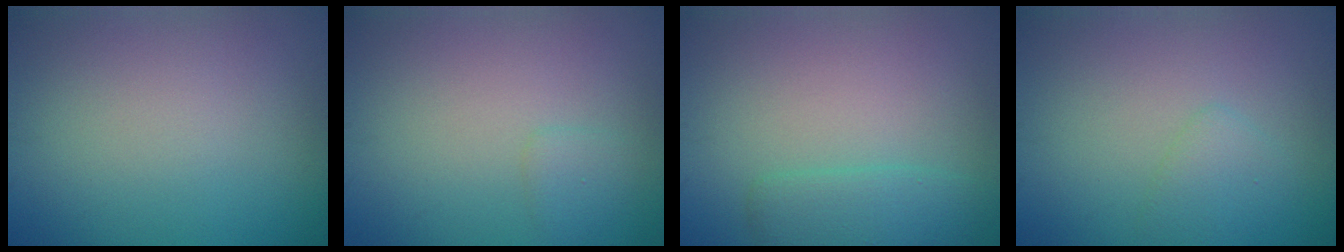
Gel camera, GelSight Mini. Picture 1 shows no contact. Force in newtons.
{"total": 1.0, "press": 1.0, "slide": 0.1}
{"total": 2.7, "press": 2.7, "slide": 0.1}
{"total": 1.6, "press": 1.6, "slide": 0.1}